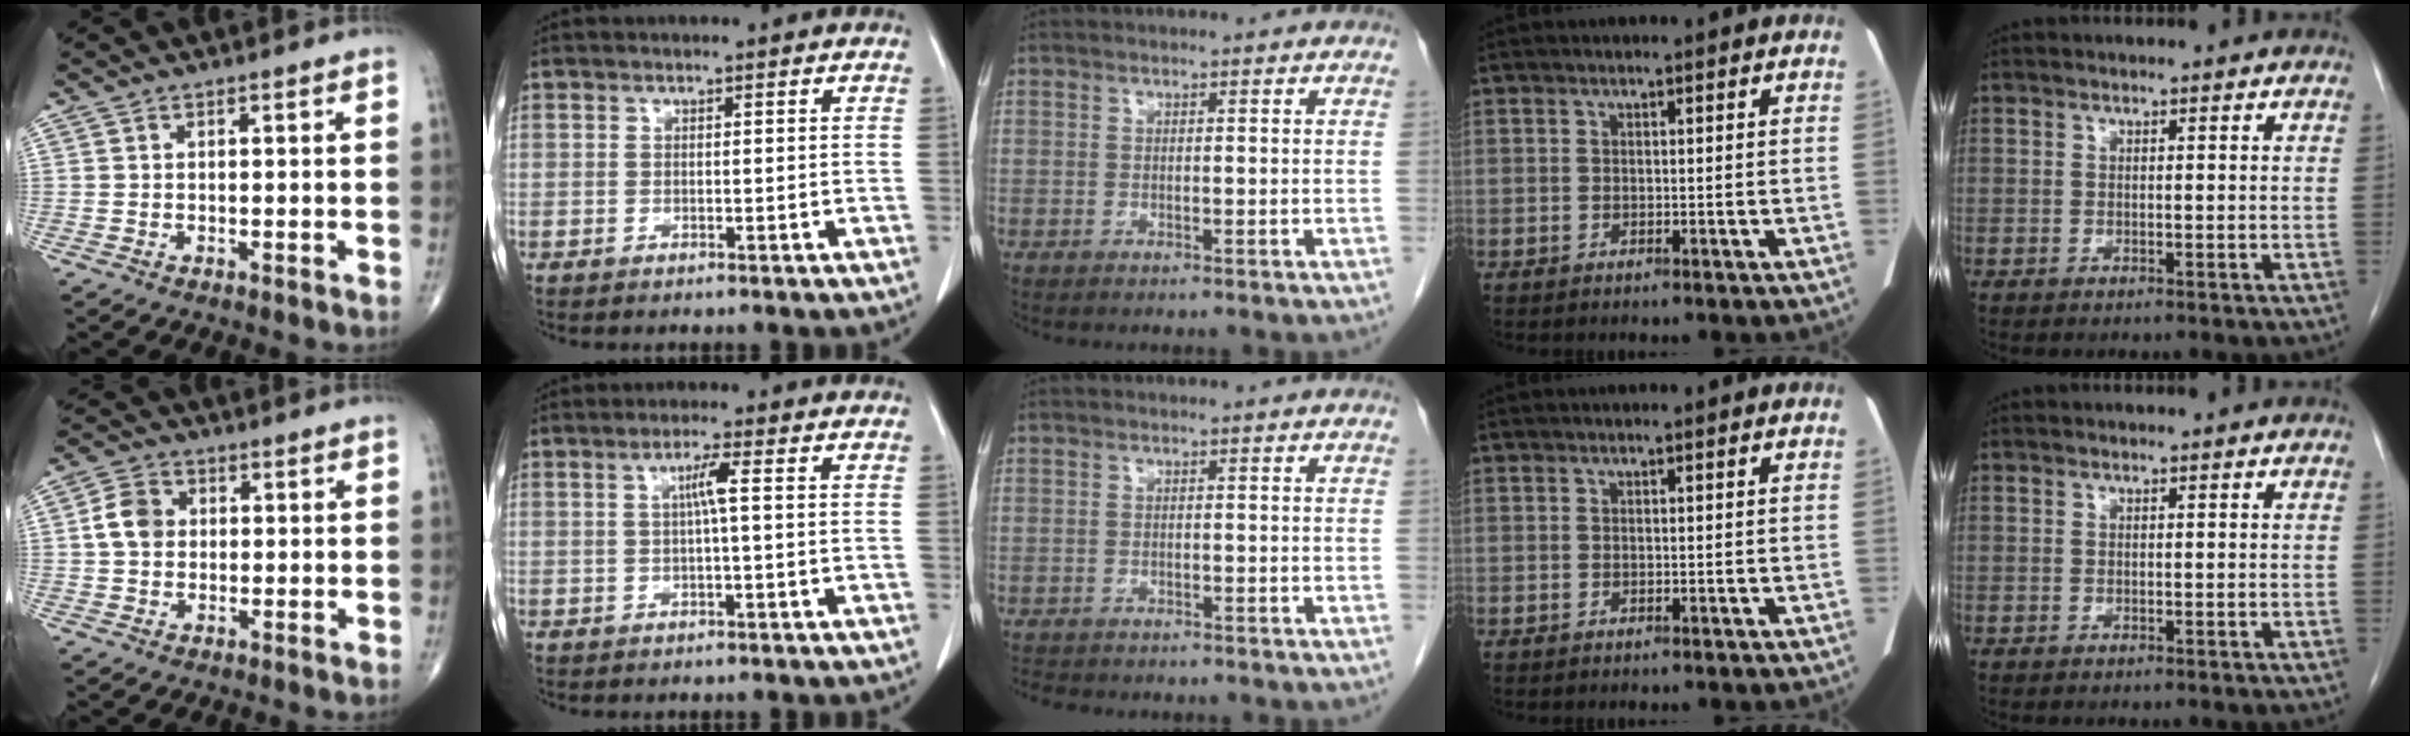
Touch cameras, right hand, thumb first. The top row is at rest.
{"thumb": {"total": 5.8, "force": [0.5, 4.7, 3.4], "torque": [-0.053, 0.009, 0.003]}, "index": {"total": 2.9, "force": [0.3, -0.3, 2.9], "torque": [-0.055, 0.003, 0.006]}, "middle": {"total": 3.9, "force": [-3.4, 1.5, 1.3], "torque": [-0.026, -0.006, -0.046]}}